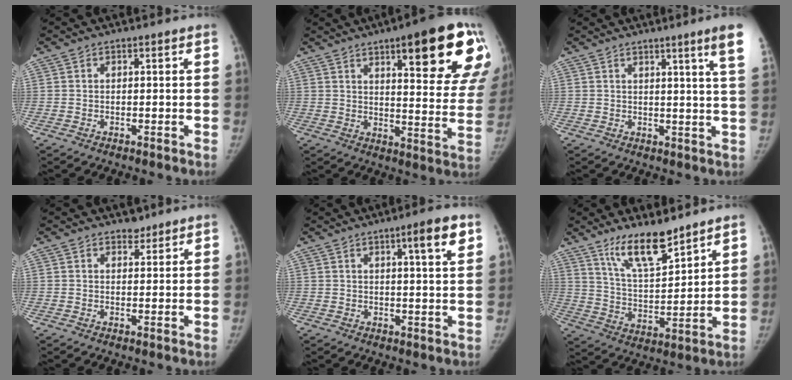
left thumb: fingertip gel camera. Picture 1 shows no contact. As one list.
[{"total": 23.7, "force": [12.2, 6.1, 19.4], "torque": [-0.205, -0.040, 0.158]}, {"total": 7.7, "force": [4.6, -1.2, 6.0], "torque": [-0.078, -0.028, 0.049]}, {"total": 1.8, "force": [1.5, 1.0, 0.2], "torque": [0.014, -0.009, 0.019]}, {"total": 6.0, "force": [3.1, 0.6, 5.2], "torque": [-0.065, -0.012, 0.041]}, {"total": 11.9, "force": [9.0, 3.2, 7.1], "torque": [-0.102, -0.066, 0.172]}]